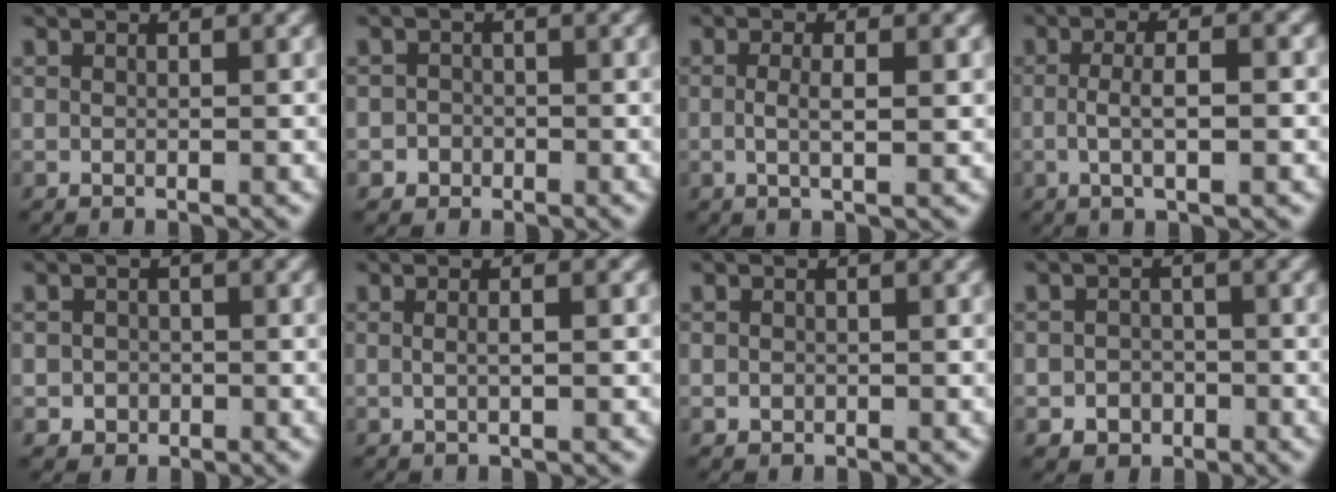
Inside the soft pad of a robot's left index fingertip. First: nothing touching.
{"total": 2.6, "force": [-1.3, 2.3, 0.2], "torque": [-0.009, -0.017, -0.021]}
{"total": 2.2, "force": [-0.2, -0.1, 2.2], "torque": [-0.048, -0.010, 0.004]}
{"total": 3.4, "force": [-0.6, 0.5, 3.3], "torque": [-0.057, 0.000, -0.008]}
{"total": 2.7, "force": [-1.1, 2.4, 0.6], "torque": [-0.015, -0.017, -0.015]}
{"total": 1.4, "force": [-0.3, -0.5, 1.2], "torque": [-0.024, -0.007, 0.000]}
{"total": 0.9, "force": [-0.3, 0.8, 0.3], "torque": [-0.015, -0.011, 0.003]}
{"total": 3.7, "force": [-1.8, 3.2, 0.8], "torque": [-0.005, -0.014, -0.028]}